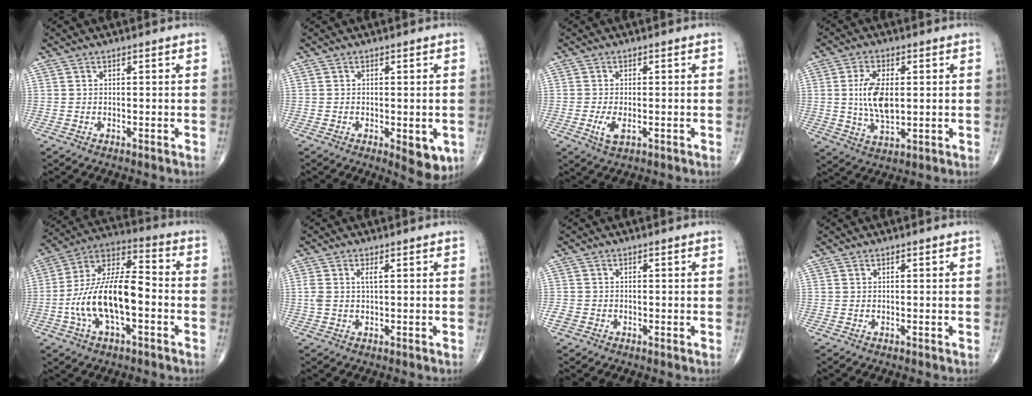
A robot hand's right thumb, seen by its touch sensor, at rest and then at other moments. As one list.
[{"total": 6.0, "force": [-1.7, 2.5, 5.2], "torque": [-0.052, -0.010, -0.017]}, {"total": 3.4, "force": [-0.9, 1.6, 2.8], "torque": [-0.061, -0.007, -0.016]}, {"total": 9.2, "force": [0.8, 4.7, 7.9], "torque": [-0.152, -0.008, 0.020]}, {"total": 18.2, "force": [-4.0, 8.1, 15.8], "torque": [-0.296, 0.044, -0.076]}, {"total": 2.5, "force": [0.6, 0.9, 2.3], "torque": [-0.064, 0.013, 0.015]}, {"total": 1.9, "force": [-0.8, 1.5, 0.8], "torque": [-0.015, 0.001, -0.020]}, {"total": 0.0}]